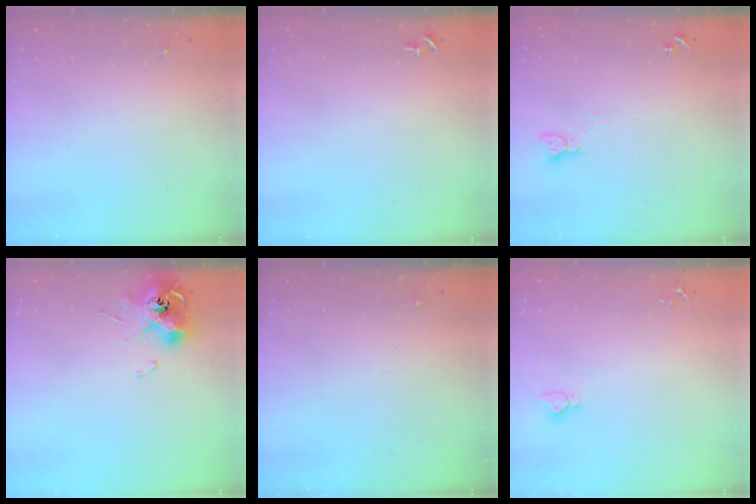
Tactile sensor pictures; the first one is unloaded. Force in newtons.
{"total": 3.1, "press": 3.1, "slide": 0.4}
{"total": 2.3, "press": 2.3, "slide": 0.3}
{"total": 11.2, "press": 11.2, "slide": 0.8}
{"total": 0.0}
{"total": 2.9, "press": 2.9, "slide": 0.1}